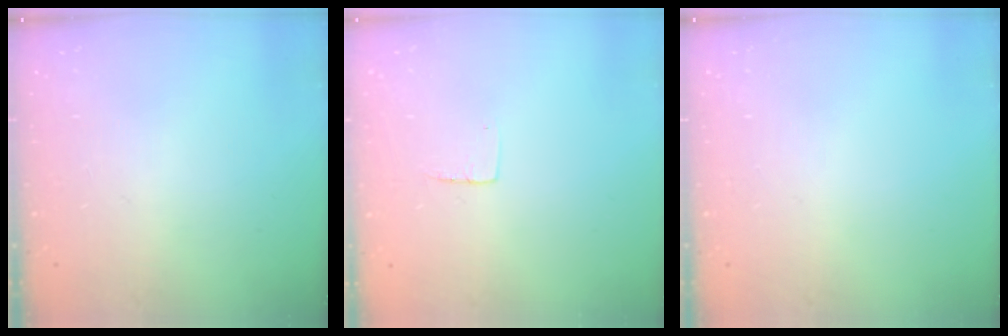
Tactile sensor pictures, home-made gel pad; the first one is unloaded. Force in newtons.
{"total": 4.5, "press": 4.5, "slide": 0.4}
{"total": 0.0}